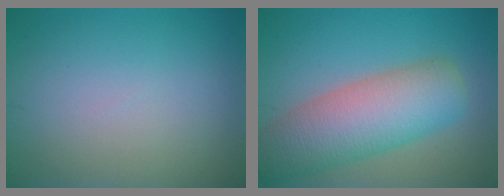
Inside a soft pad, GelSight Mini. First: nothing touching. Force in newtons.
{"total": 8.6, "press": 8.6, "slide": 0.5}